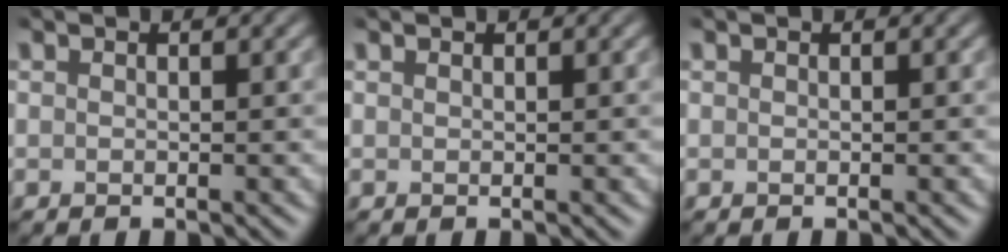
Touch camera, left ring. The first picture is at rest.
{"total": 0.0}
{"total": 0.0}